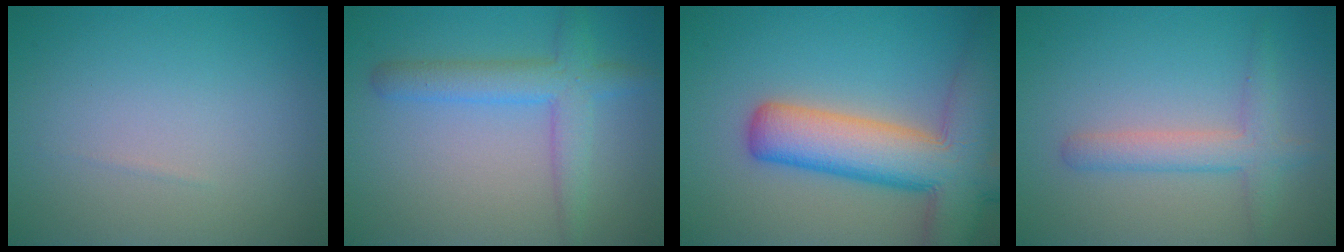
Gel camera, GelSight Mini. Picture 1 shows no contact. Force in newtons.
{"total": 4.0, "press": 4.0, "slide": 0.2}
{"total": 11.0, "press": 10.9, "slide": 0.7}
{"total": 2.8, "press": 2.8, "slide": 0.1}